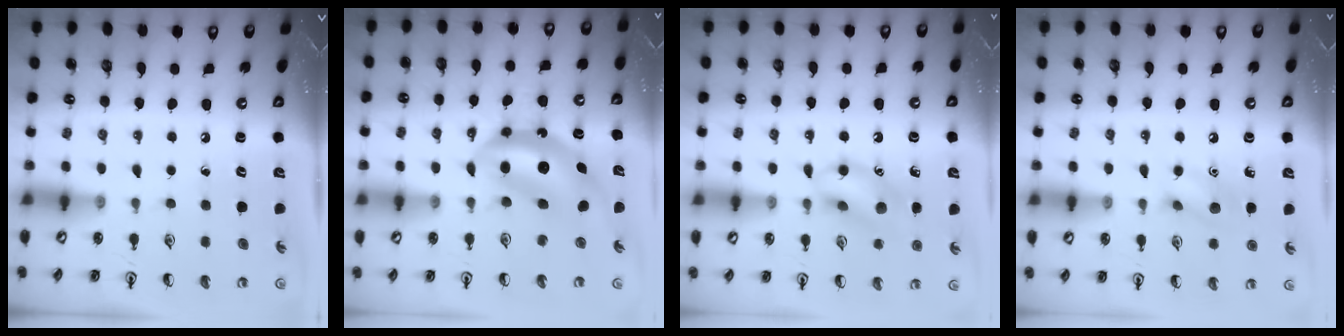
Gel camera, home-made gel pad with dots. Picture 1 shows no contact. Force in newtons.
{"total": 9.4, "press": 9.0, "slide": 3.0}
{"total": 12.1, "press": 11.9, "slide": 2.0}
{"total": 8.3, "press": 8.2, "slide": 1.4}